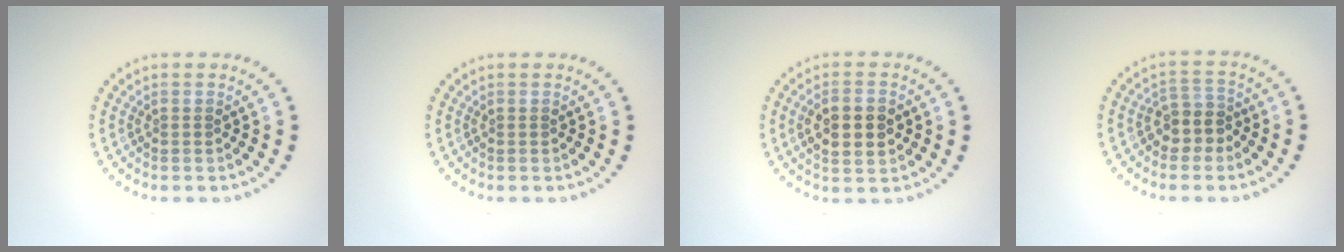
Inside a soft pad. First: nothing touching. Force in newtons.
{"total": 0.0}
{"total": 3.5, "press": 3.5, "slide": 0.4}
{"total": 2.6, "press": 2.2, "slide": 1.4}